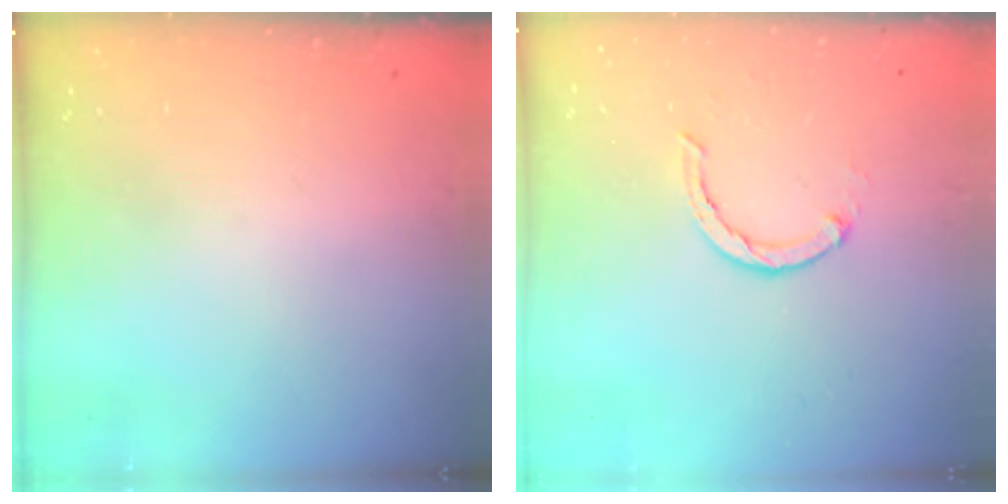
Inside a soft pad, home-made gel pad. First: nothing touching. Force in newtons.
{"total": 2.4, "press": 2.4, "slide": 0.4}